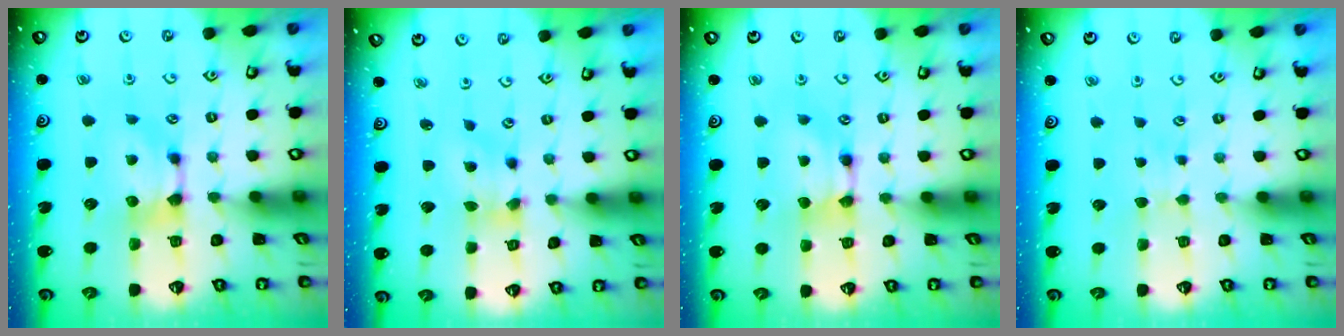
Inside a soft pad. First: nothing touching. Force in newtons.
{"total": 1.5, "press": 0.7, "slide": 1.3}
{"total": 1.7, "press": 1.7, "slide": 0.2}
{"total": 2.5, "press": 2.5, "slide": 0.5}